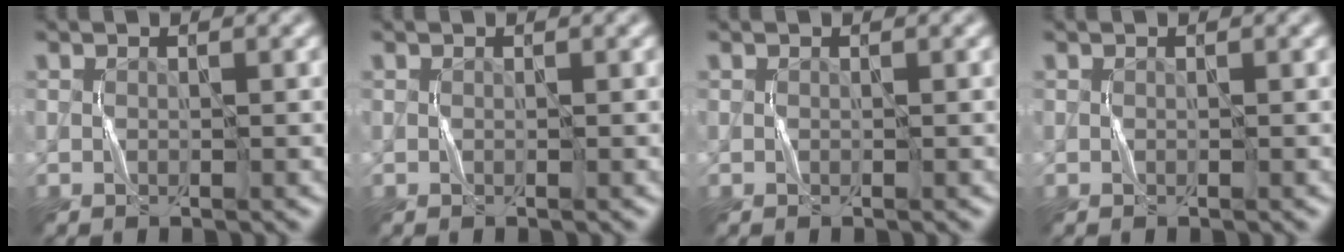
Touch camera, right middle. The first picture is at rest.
{"total": 0.0}
{"total": 0.0}
{"total": 0.0}